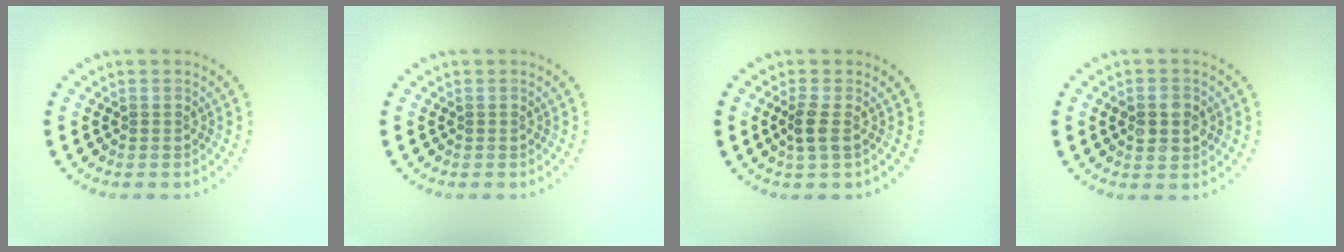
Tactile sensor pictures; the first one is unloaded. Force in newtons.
{"total": 0.0}
{"total": 1.7, "press": 1.5, "slide": 1.0}
{"total": 2.8, "press": 2.8, "slide": 0.1}